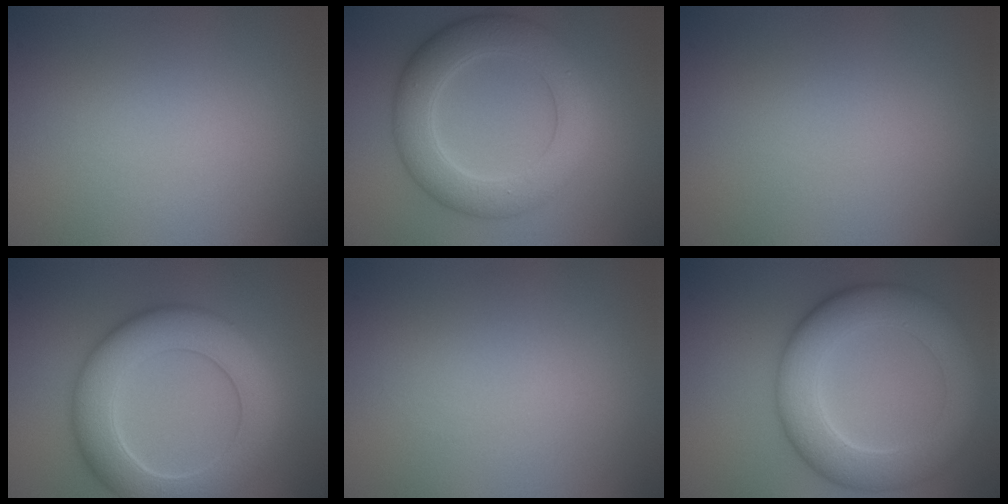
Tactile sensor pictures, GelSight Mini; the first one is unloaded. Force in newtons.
{"total": 6.7, "press": 6.7, "slide": 0.4}
{"total": 0.0}
{"total": 8.4, "press": 8.4, "slide": 0.4}
{"total": 0.0}
{"total": 8.3, "press": 8.3, "slide": 0.4}